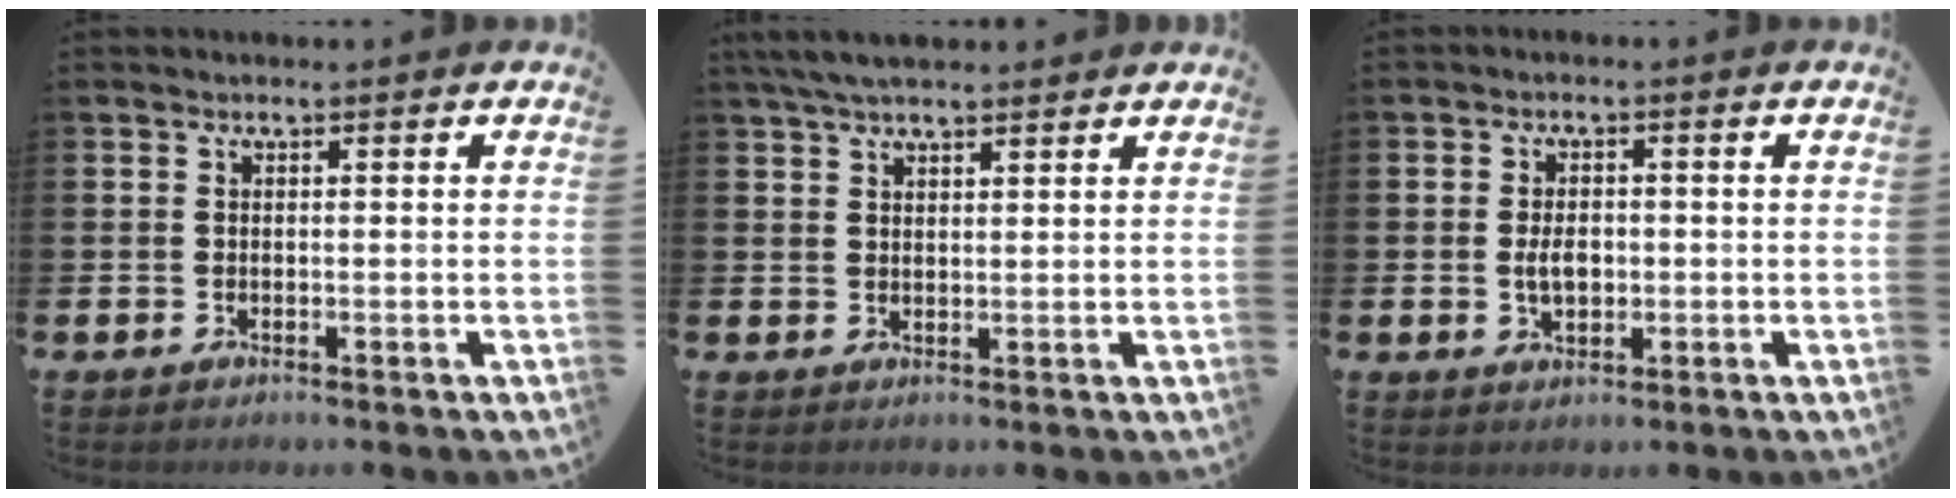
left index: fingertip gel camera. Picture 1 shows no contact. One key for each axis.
{"total": 4.6, "fx": 4.0, "fy": 1.1, "fz": 2.0, "tx": -0.044, "ty": -0.007, "tz": 0.074}
{"total": 3.2, "fx": -0.1, "fy": 2.0, "fz": 2.5, "tx": -0.034, "ty": 0.000, "tz": -0.005}